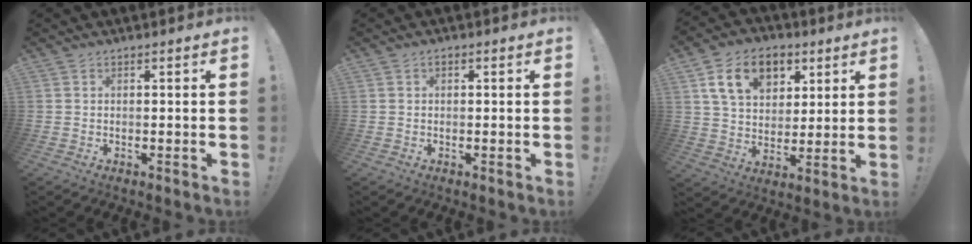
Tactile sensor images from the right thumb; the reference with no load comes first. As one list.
[{"total": 0.7, "force": [-0.2, 0.5, 0.4], "torque": [-0.009, 0.003, -0.004]}, {"total": 15.5, "force": [7.2, 10.6, 8.8], "torque": [-0.135, -0.022, 0.136]}]